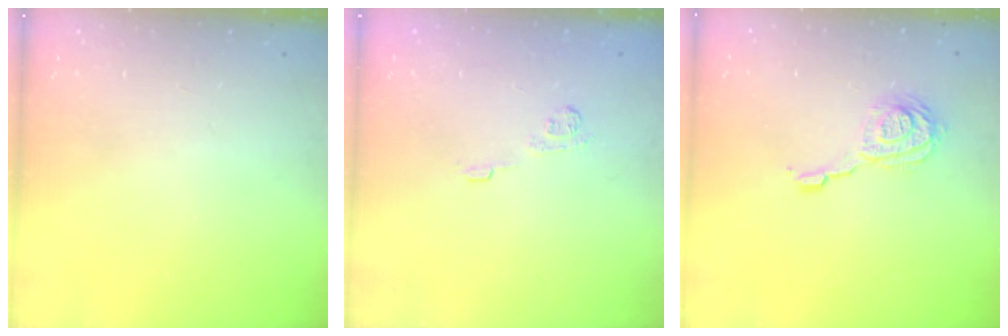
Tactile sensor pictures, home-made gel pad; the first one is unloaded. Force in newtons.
{"total": 7.5, "press": 7.4, "slide": 1.4}
{"total": 11.8, "press": 11.7, "slide": 1.4}